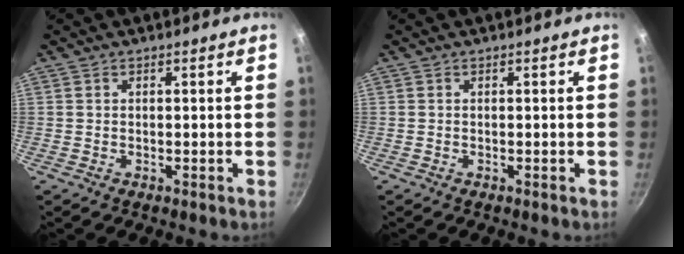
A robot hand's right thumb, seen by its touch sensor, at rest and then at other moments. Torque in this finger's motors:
{"motor_torque": [-0.17, 0.33, 0.15, 0.35, 0.05]}